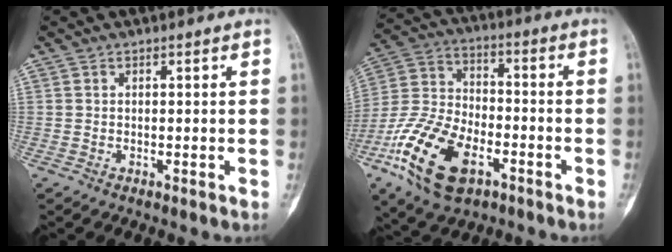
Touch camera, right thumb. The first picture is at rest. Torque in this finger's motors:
{"motor_torque": [0.35, 0.18, 1.87, -0.87, 0.14]}